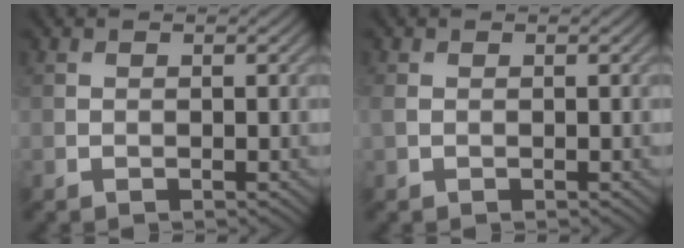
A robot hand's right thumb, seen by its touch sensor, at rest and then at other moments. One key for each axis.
{"total": 1.0, "fx": 0.0, "fy": 0.6, "fz": 0.8, "tx": -0.030, "ty": 0.002, "tz": 0.000}